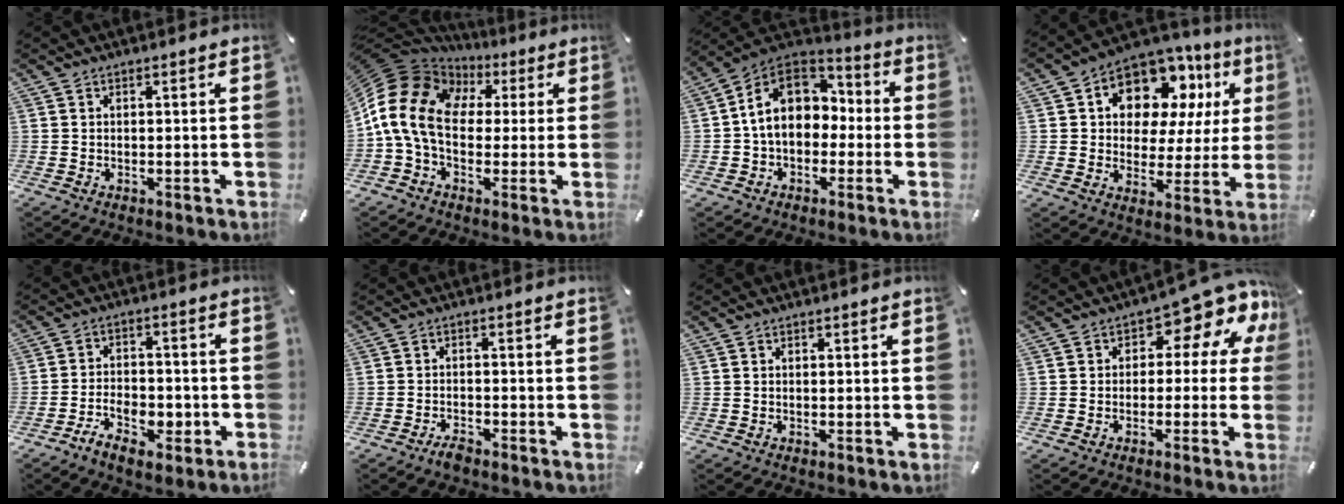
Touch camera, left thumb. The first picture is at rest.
{"total": 15.2, "force": [-0.4, 11.9, 9.5], "torque": [-0.227, 0.012, -0.013]}
{"total": 12.6, "force": [0.4, 10.1, 7.6], "torque": [-0.149, 0.012, 0.009]}
{"total": 13.3, "force": [7.7, 8.9, 6.4], "torque": [-0.102, -0.054, 0.138]}
{"total": 7.9, "force": [-4.6, 4.4, 4.7], "torque": [-0.086, 0.024, -0.083]}
{"total": 2.9, "force": [-2.5, 0.8, 1.1], "torque": [-0.017, 0.016, -0.049]}
{"total": 0.0}
{"total": 9.5, "force": [4.6, 4.5, 7.0], "torque": [-0.086, -0.047, 0.076]}